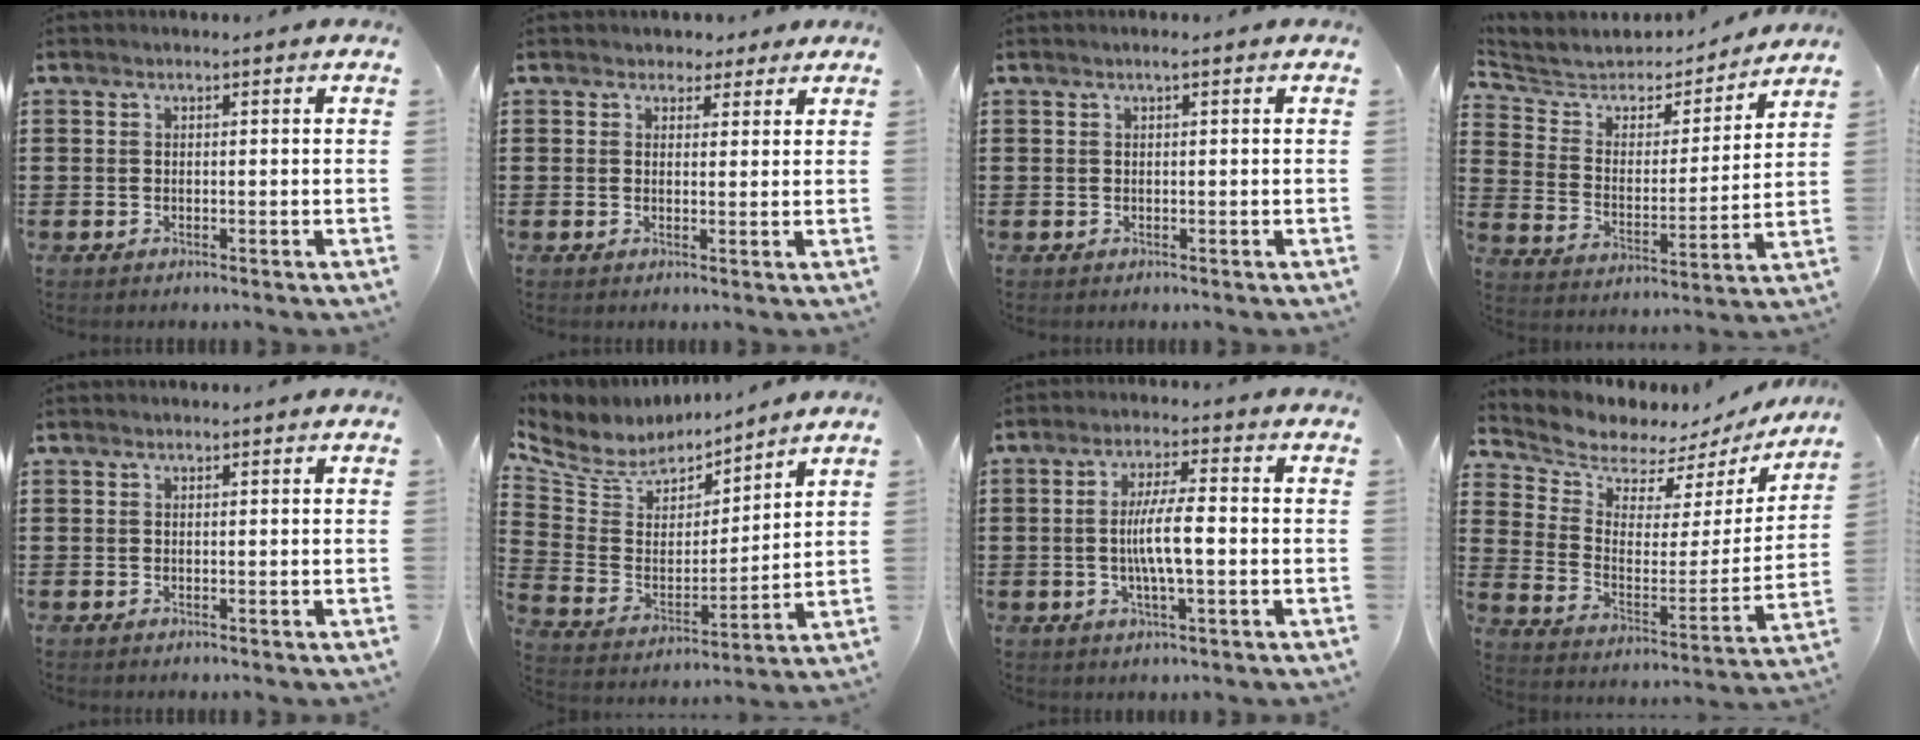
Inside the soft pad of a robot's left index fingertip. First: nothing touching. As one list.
[{"total": 2.2, "force": [1.7, 1.5, 0.2], "torque": [-0.004, 0.005, 0.029]}, {"total": 0.6, "force": [0.1, 0.0, 0.6], "torque": [-0.009, -0.002, 0.001]}, {"total": 4.9, "force": [4.4, 2.0, 0.4], "torque": [-0.044, -0.037, 0.070]}, {"total": 0.0}, {"total": 6.9, "force": [5.9, 3.5, 1.0], "torque": [-0.064, -0.042, 0.104]}, {"total": 6.8, "force": [-0.8, 1.2, 6.7], "torque": [-0.130, -0.002, -0.021]}, {"total": 5.5, "force": [5.2, 1.8, 0.1], "torque": [-0.044, -0.047, 0.085]}]